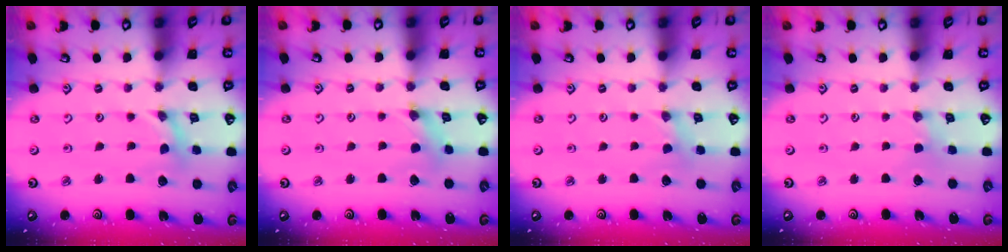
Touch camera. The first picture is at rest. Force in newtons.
{"total": 2.4, "press": 2.3, "slide": 0.4}
{"total": 1.4, "press": 1.3, "slide": 0.3}
{"total": 0.0}